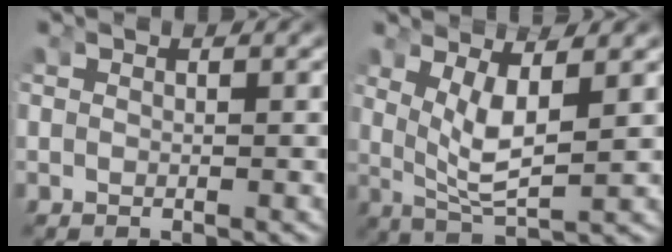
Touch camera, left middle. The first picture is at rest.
{"total": 5.7, "force": [1.3, 2.7, 4.8], "torque": [-0.102, -0.015, 0.028]}